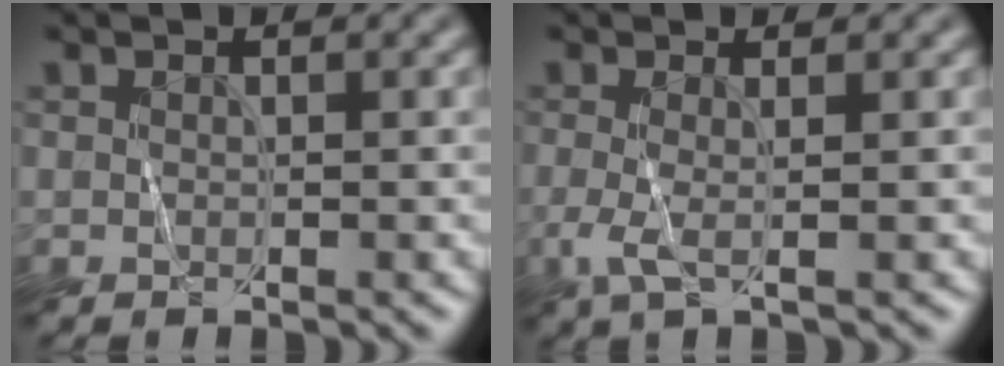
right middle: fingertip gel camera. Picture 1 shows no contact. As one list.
[{"total": 1.9, "force": [-0.7, 0.2, 1.7], "torque": [-0.044, 0.000, -0.017]}]